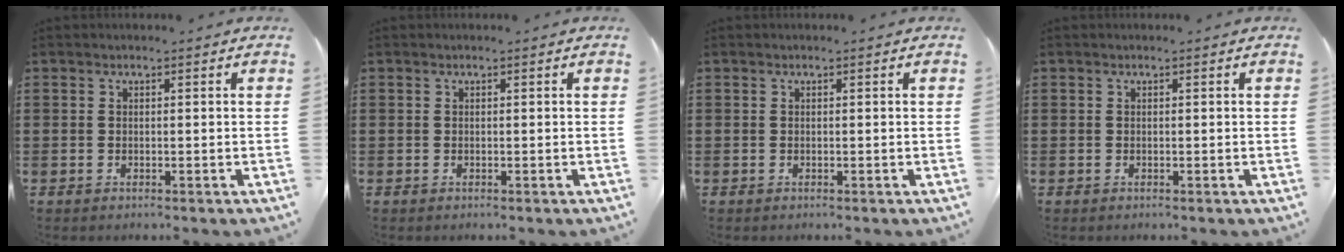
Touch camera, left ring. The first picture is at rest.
{"total": 0.0}
{"total": 0.0}
{"total": 0.0}